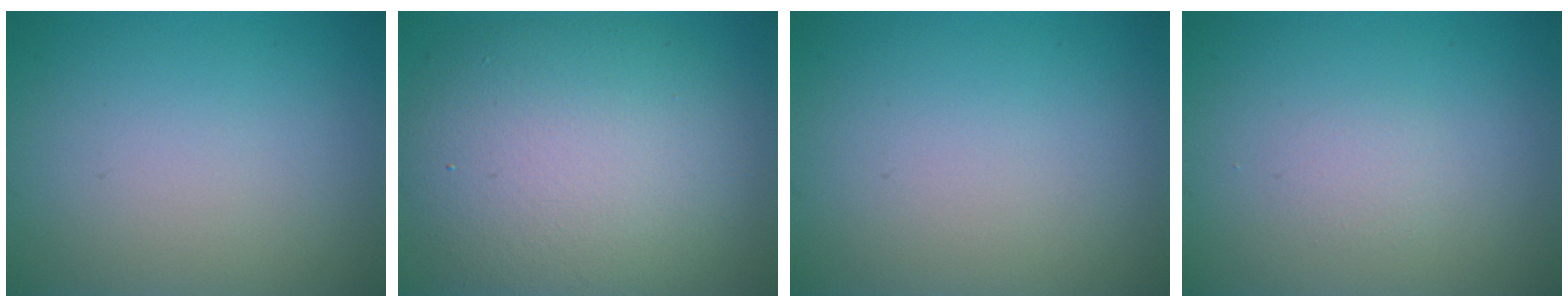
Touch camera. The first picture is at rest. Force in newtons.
{"total": 11.0, "press": 11.0, "slide": 0.4}
{"total": 0.0}
{"total": 0.8, "press": 0.8, "slide": 0.1}